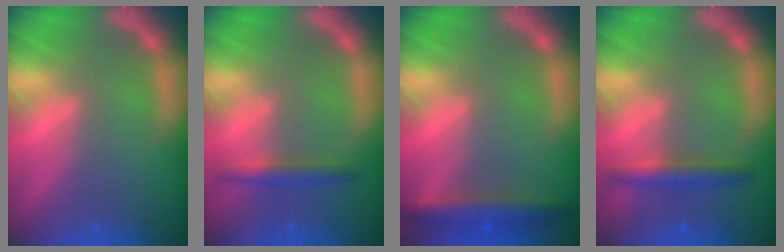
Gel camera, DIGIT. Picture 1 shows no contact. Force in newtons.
{"total": 2.4}
{"total": 4.5}
{"total": 3.0}